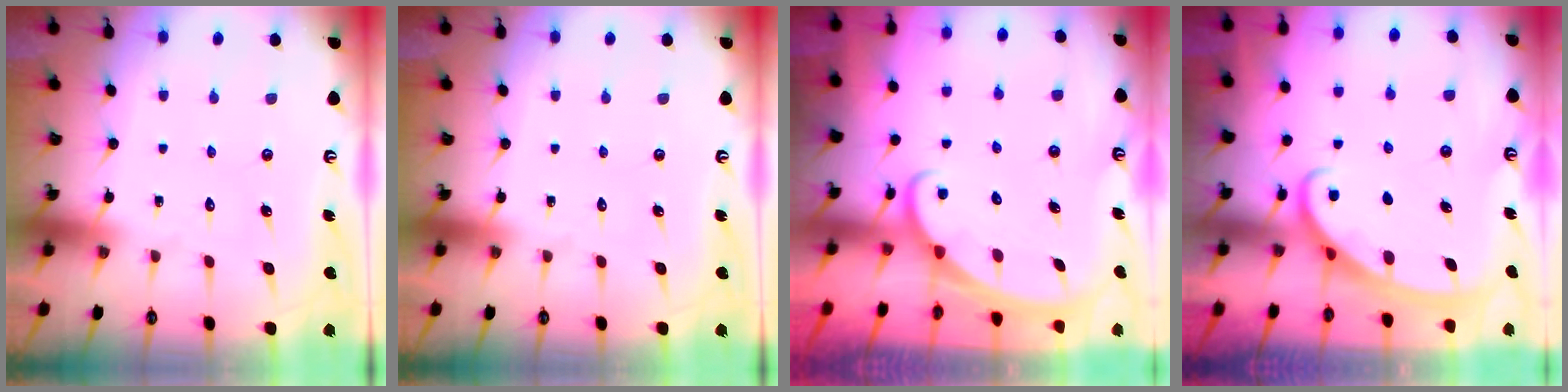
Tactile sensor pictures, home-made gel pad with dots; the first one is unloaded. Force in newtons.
{"total": 0.0}
{"total": 2.3, "press": 2.3, "slide": 0.1}
{"total": 2.6, "press": 2.5, "slide": 0.4}